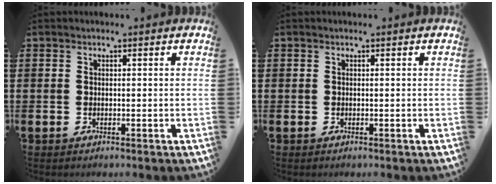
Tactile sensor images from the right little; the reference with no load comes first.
{"total": 0.0}